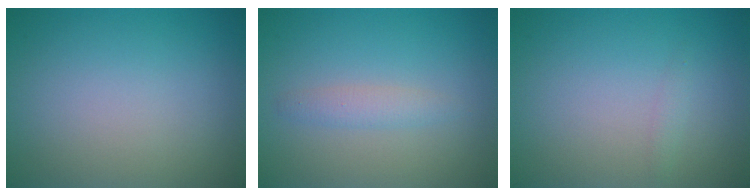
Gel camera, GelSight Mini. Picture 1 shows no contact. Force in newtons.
{"total": 1.5, "press": 1.5, "slide": 0.0}
{"total": 0.6, "press": 0.6, "slide": 0.0}